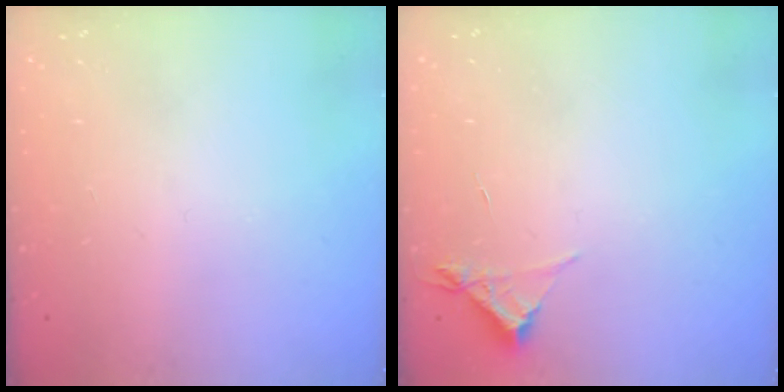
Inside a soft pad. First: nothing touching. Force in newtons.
{"total": 3.0, "press": 3.0, "slide": 0.3}